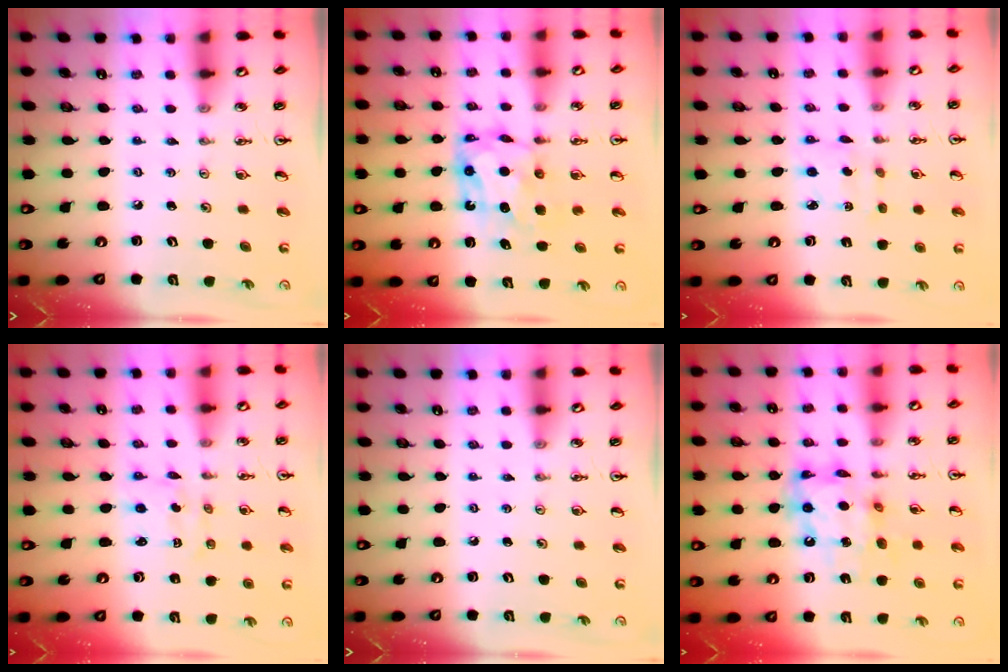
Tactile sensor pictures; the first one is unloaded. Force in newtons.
{"total": 7.4, "press": 7.4, "slide": 0.7}
{"total": 2.0, "press": 2.0, "slide": 0.2}
{"total": 1.9, "press": 1.9, "slide": 0.4}
{"total": 0.0}
{"total": 13.0, "press": 13.0, "slide": 1.2}